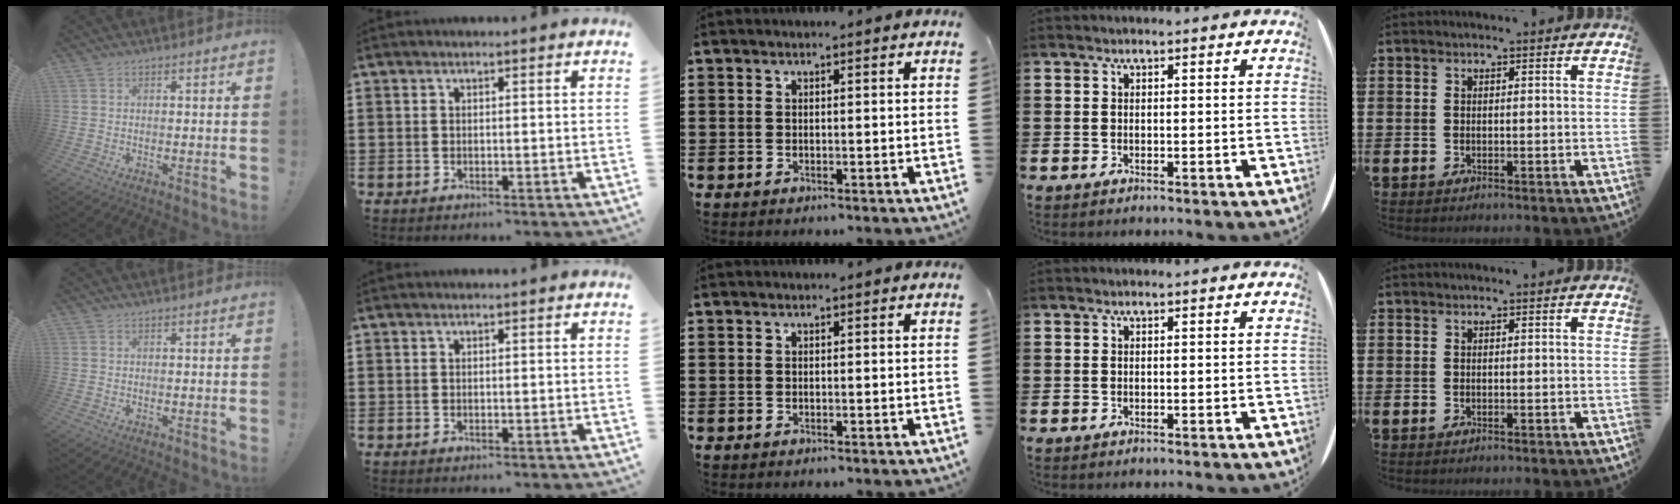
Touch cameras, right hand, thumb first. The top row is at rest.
{}